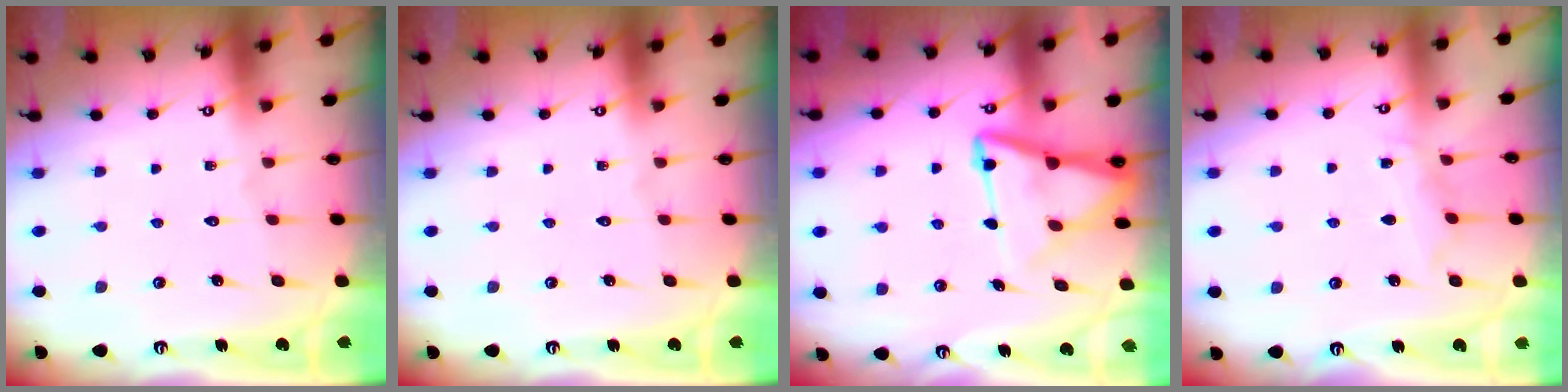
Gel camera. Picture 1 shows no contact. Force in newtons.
{"total": 0.0}
{"total": 11.2, "press": 11.2, "slide": 1.2}
{"total": 5.5, "press": 5.4, "slide": 0.6}